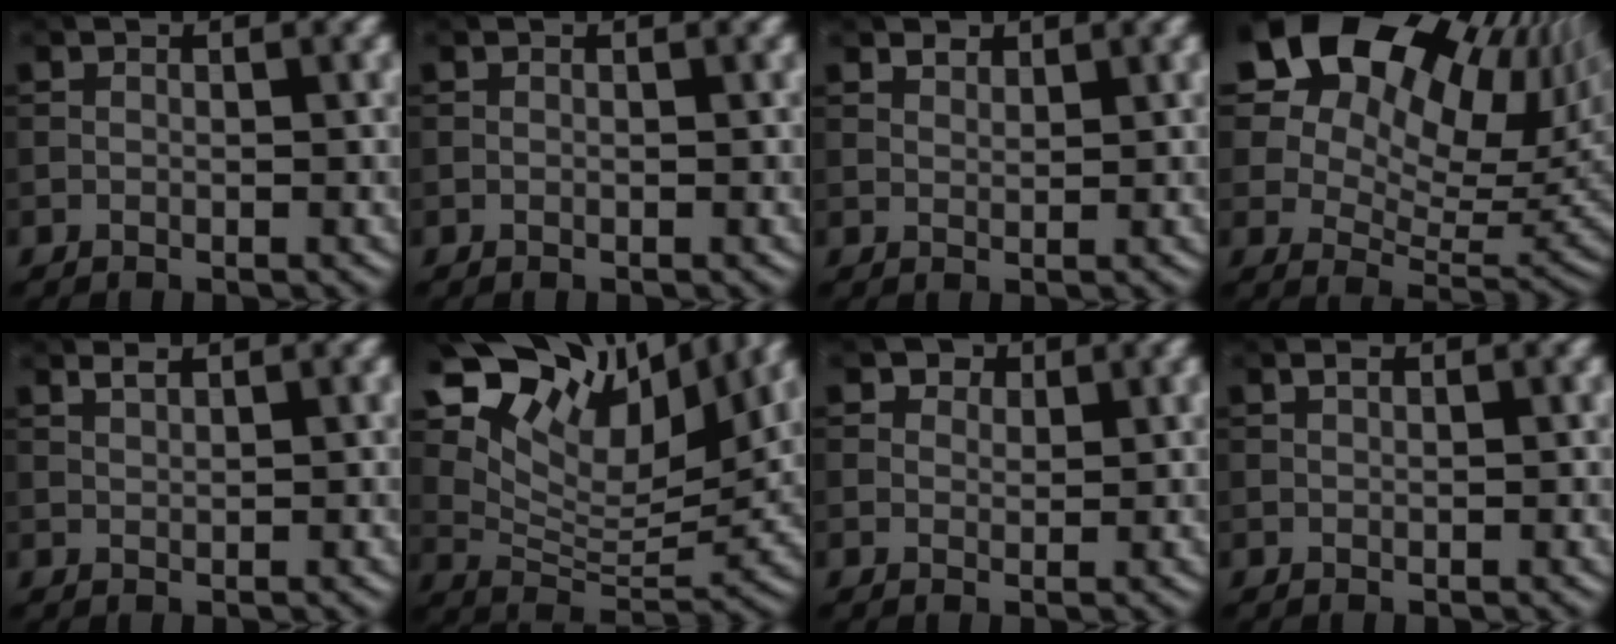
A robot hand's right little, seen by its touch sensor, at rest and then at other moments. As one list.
[{"total": 0.0}, {"total": 1.0, "force": [0.9, 0.4, 0.2], "torque": [-0.007, 0.000, 0.019]}, {"total": 21.3, "force": [12.5, 12.0, 12.4], "torque": [-0.251, 0.078, 0.217]}, {"total": 0.8, "force": [0.7, 0.1, 0.4], "torque": [-0.008, 0.002, 0.014]}, {"total": 12.6, "force": [7.9, 5.7, 8.0], "torque": [-0.154, 0.010, 0.150]}, {"total": 2.5, "force": [1.7, 1.5, 0.9], "torque": [-0.018, -0.010, 0.027]}, {"total": 0.6, "force": [0.4, 0.2, 0.4], "torque": [-0.009, 0.002, 0.008]}]